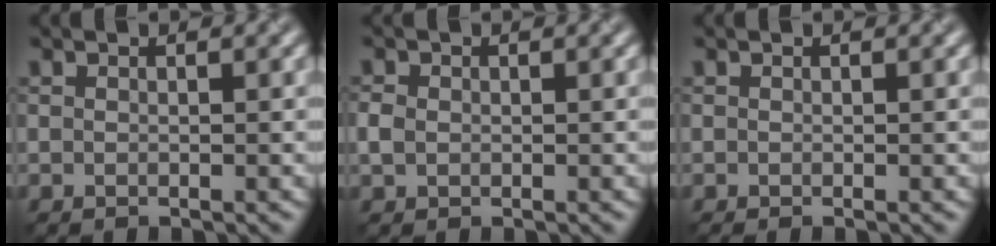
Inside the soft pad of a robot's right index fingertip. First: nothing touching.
{"total": 1.2, "force": [0.2, 1.1, 0.5], "torque": [-0.010, 0.007, 0.000]}
{"total": 0.6, "force": [-0.2, 0.1, 0.5], "torque": [-0.010, -0.004, -0.005]}